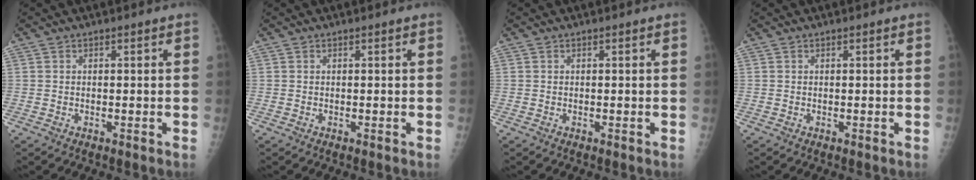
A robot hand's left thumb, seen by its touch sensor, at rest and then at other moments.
{"total": 0.0}
{"total": 0.0}
{"total": 0.0}